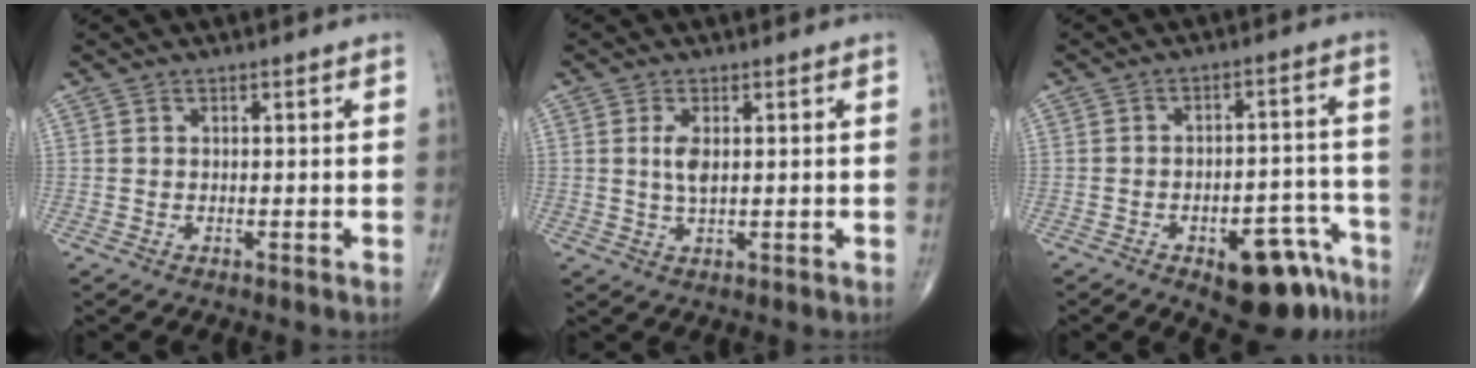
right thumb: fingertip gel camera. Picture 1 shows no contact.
{"total": 3.2, "force": [0.7, 1.3, 2.9], "torque": [-0.059, -0.003, 0.016]}
{"total": 12.8, "force": [-7.7, 5.7, 8.5], "torque": [-0.076, 0.060, -0.098]}